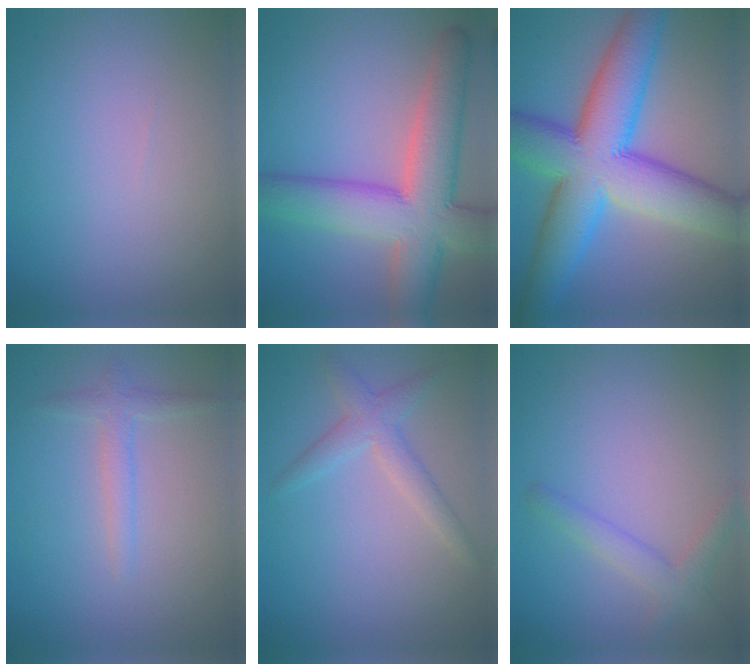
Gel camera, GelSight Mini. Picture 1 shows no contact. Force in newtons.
{"total": 9.8, "press": 9.8, "slide": 0.8}
{"total": 13.2, "press": 13.2, "slide": 0.2}
{"total": 1.8, "press": 1.8, "slide": 0.1}
{"total": 2.5, "press": 2.5, "slide": 0.0}
{"total": 2.4, "press": 2.4, "slide": 0.2}